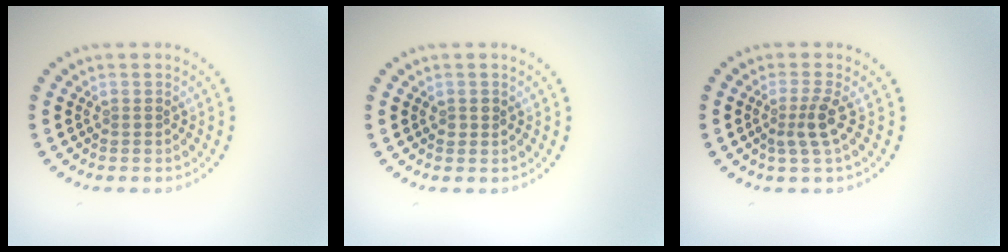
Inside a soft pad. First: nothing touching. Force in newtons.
{"total": 0.8, "press": 0.8, "slide": 0.1}
{"total": 2.3, "press": 1.7, "slide": 1.5}